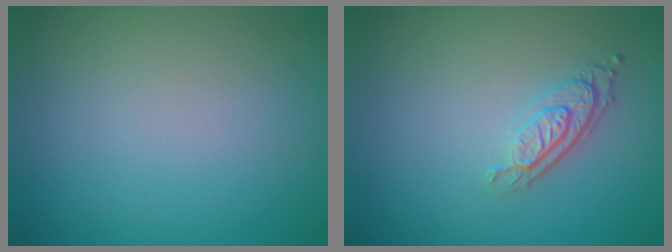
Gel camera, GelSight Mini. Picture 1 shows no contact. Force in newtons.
{"total": 2.9, "press": 2.0, "slide": 2.0}